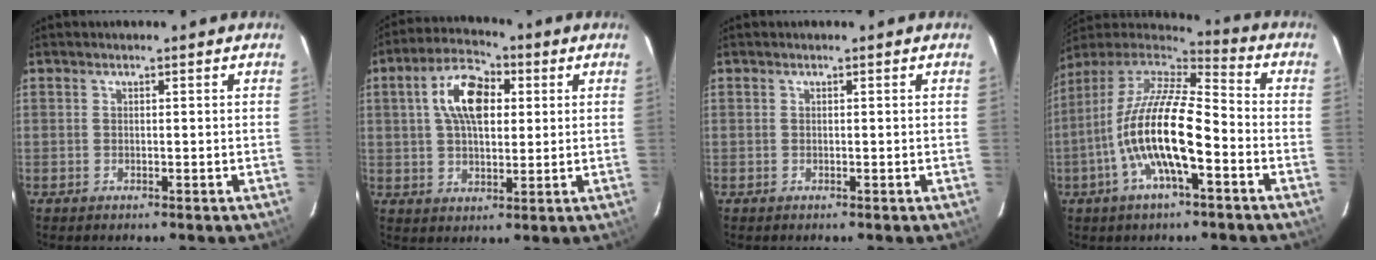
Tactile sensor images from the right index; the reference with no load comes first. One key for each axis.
{"total": 11.1, "fx": 2.8, "fy": 6.0, "fz": 8.9, "tx": -0.161, "ty": 0.027, "tz": 0.046}
{"total": 0.0}
{"total": 17.6, "fx": -5.6, "fy": 4.9, "fz": 16.0, "tx": -0.299, "ty": -0.012, "tz": -0.111}